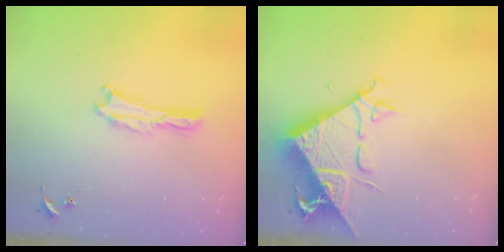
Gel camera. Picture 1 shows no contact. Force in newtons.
{"total": 9.7, "press": 9.7, "slide": 1.3}